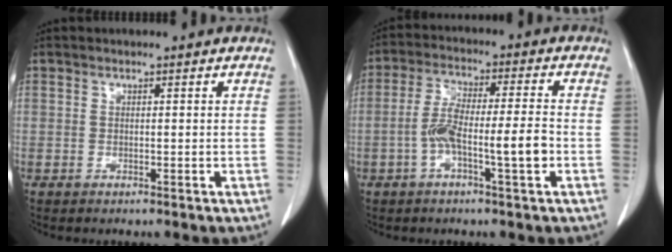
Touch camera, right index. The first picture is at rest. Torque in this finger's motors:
{"motor_torque": [0.40, 0.05, 0.23, 0.10]}